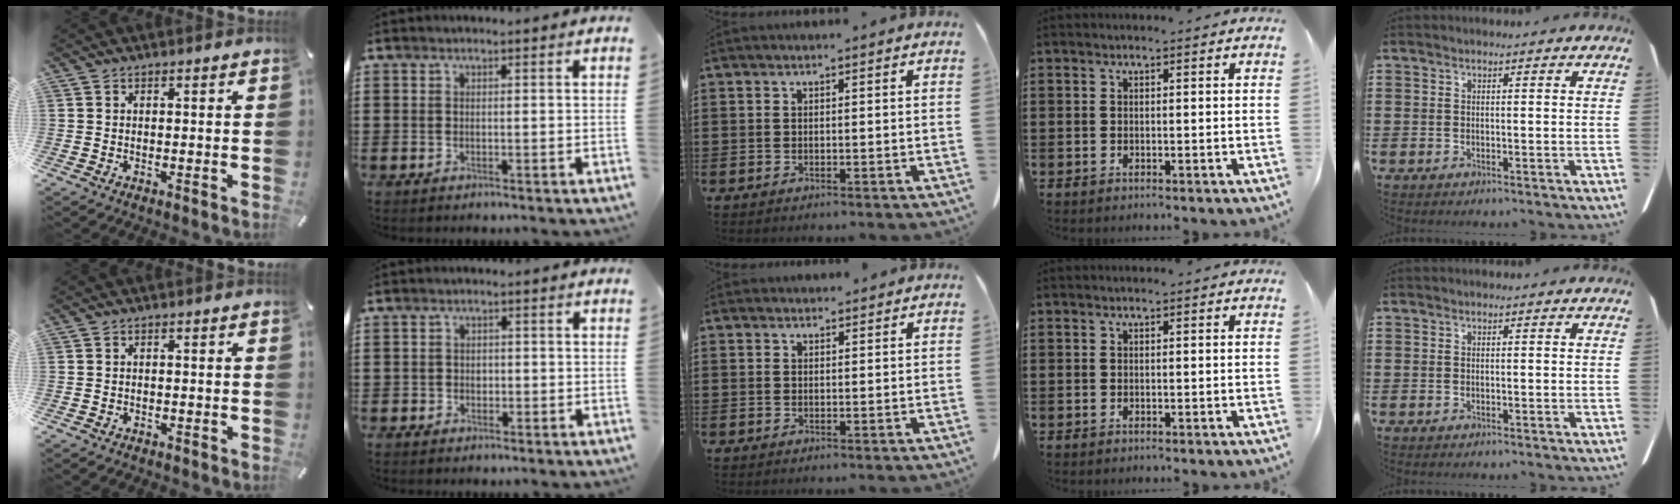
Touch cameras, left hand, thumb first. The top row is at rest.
{"thumb": {"total": 0.9, "force": [-0.5, 0.7, 0.4], "torque": [-0.007, 0.002, -0.012]}, "index": {"total": 1.2, "force": [-0.3, 1.1, 0.3], "torque": [-0.011, 0.003, -0.009]}, "middle": {"total": 1.3, "force": [1.2, 0.5, 0.1], "torque": [0.003, -0.003, 0.024]}}